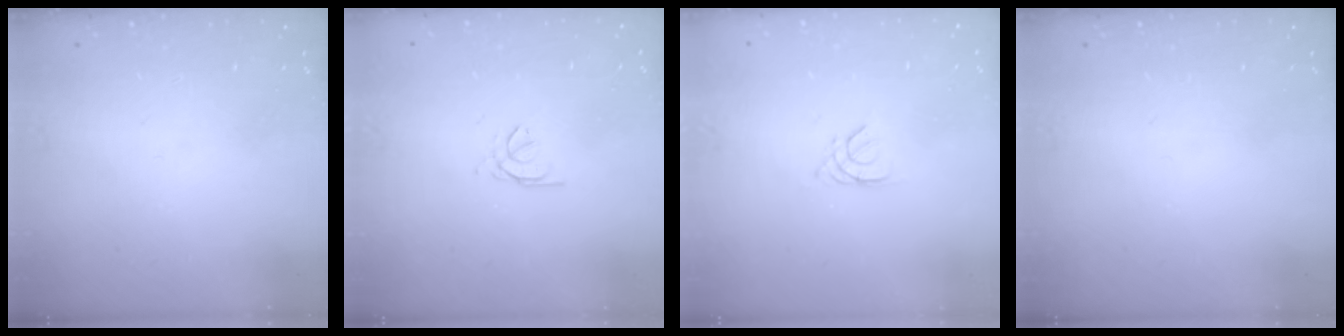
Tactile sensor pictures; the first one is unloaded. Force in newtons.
{"total": 1.4, "press": 1.3, "slide": 0.3}
{"total": 1.3, "press": 1.3, "slide": 0.3}
{"total": 0.0}